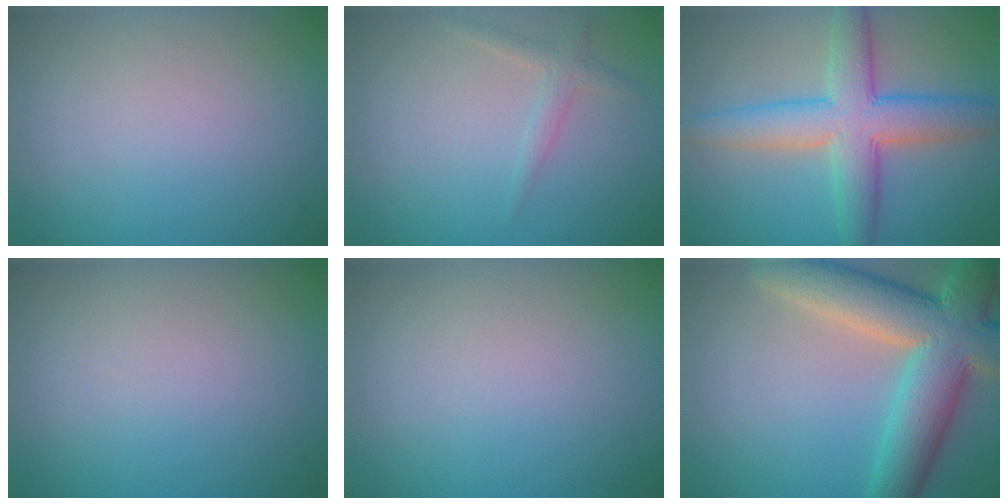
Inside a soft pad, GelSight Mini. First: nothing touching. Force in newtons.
{"total": 1.5, "press": 1.5, "slide": 0.1}
{"total": 7.3, "press": 7.3, "slide": 0.2}
{"total": 0.0}
{"total": 0.0}
{"total": 10.8, "press": 10.8, "slide": 0.5}